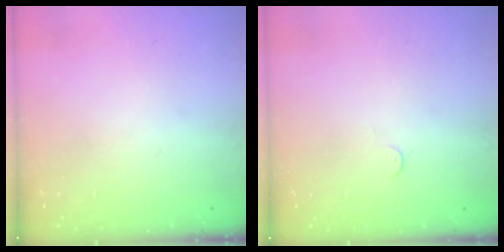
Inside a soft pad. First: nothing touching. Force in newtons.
{"total": 3.2, "press": 3.2, "slide": 0.2}